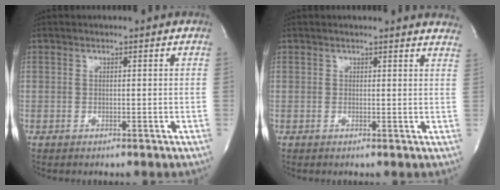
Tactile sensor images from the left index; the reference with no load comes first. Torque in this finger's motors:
{"motor_torque": [0.24, -0.29, 0.02, -0.01]}